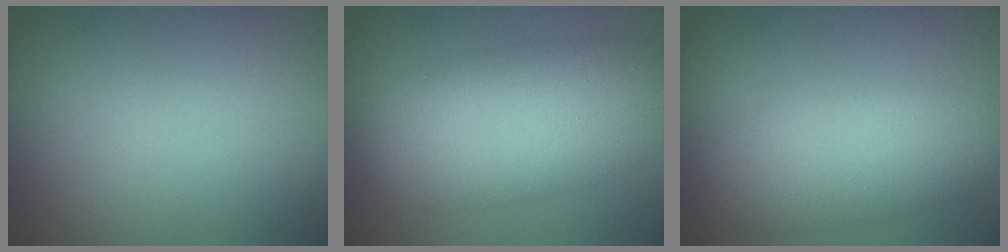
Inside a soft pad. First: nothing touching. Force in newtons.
{"total": 9.3, "press": 9.3, "slide": 0.3}
{"total": 5.1, "press": 5.1, "slide": 0.3}